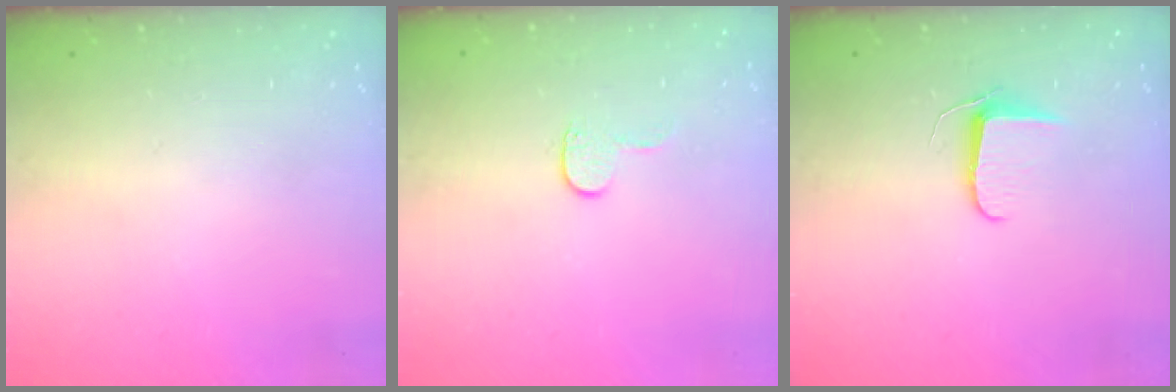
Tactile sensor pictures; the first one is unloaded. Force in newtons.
{"total": 3.9, "press": 3.9, "slide": 0.4}
{"total": 6.4, "press": 6.3, "slide": 0.8}